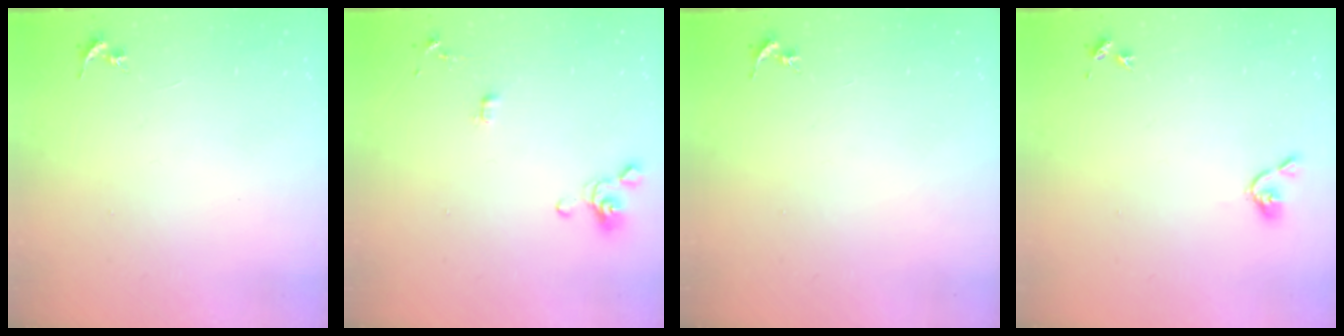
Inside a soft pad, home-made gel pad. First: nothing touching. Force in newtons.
{"total": 4.0, "press": 3.9, "slide": 0.9}
{"total": 0.0}
{"total": 3.7, "press": 3.6, "slide": 0.6}